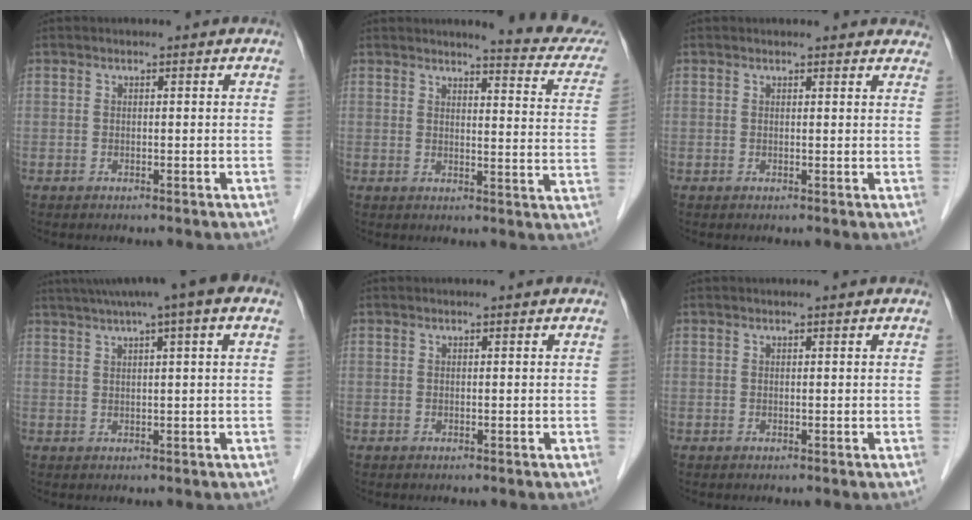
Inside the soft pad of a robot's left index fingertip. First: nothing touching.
{"total": 11.7, "force": [11.1, 0.7, 3.5], "torque": [-0.027, -0.056, 0.103]}
{"total": 6.8, "force": [6.4, 1.8, 1.5], "torque": [0.002, 0.006, 0.050]}
{"total": 9.3, "force": [5.7, 0.1, 7.4], "torque": [-0.118, 0.039, 0.080]}
{"total": 0.0}
{"total": 0.5, "force": [0.4, -0.1, 0.2], "torque": [-0.007, 0.001, 0.013]}